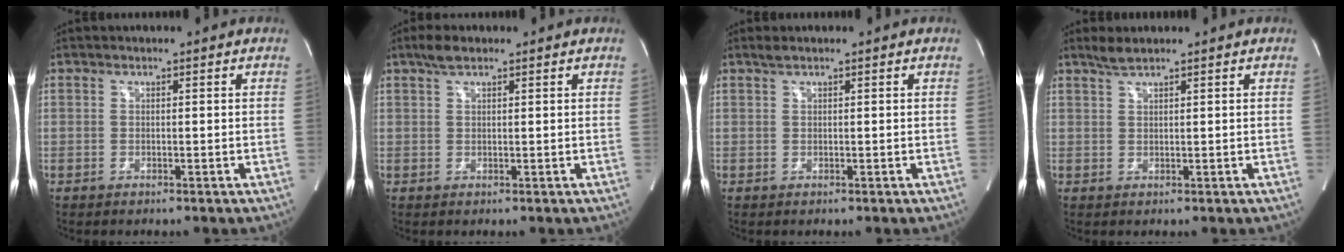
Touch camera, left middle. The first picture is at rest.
{"total": 2.6, "force": [1.9, 0.8, 1.6], "torque": [-0.037, 0.012, 0.037]}
{"total": 0.8, "force": [0.6, 0.0, 0.4], "torque": [-0.014, 0.008, 0.017]}
{"total": 2.1, "force": [1.9, 0.0, 1.1], "torque": [-0.028, 0.006, 0.040]}